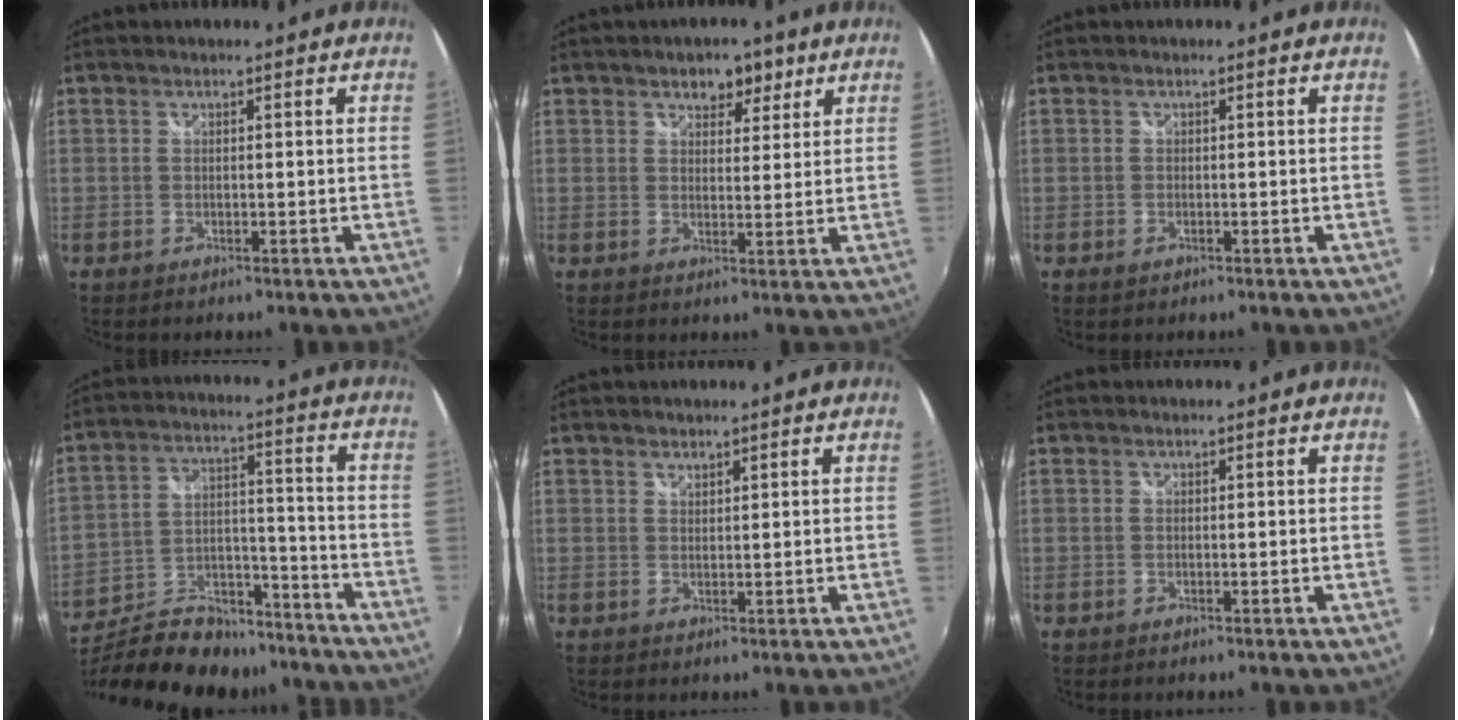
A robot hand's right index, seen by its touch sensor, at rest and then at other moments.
{"total": 4.8, "force": [2.9, 3.1, 2.3], "torque": [-0.023, 0.003, 0.042]}
{"total": 0.9, "force": [-0.4, 0.7, 0.4], "torque": [-0.008, -0.001, -0.006]}
{"total": 28.5, "force": [-23.0, 11.8, 12.0], "torque": [-0.253, 0.022, -0.333]}
{"total": 1.0, "force": [0.9, 0.4, 0.1], "torque": [-0.001, 0.001, 0.017]}
{"total": 0.0}